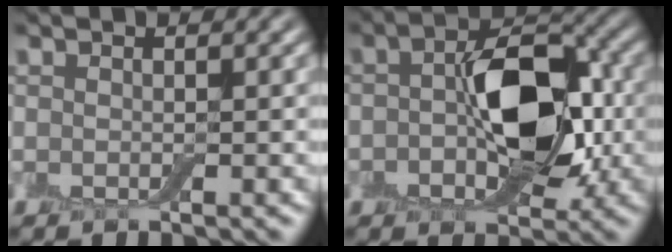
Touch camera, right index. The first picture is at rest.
{"total": 9.0, "force": [-0.5, 5.3, 7.2], "torque": [-0.115, 0.006, -0.015]}